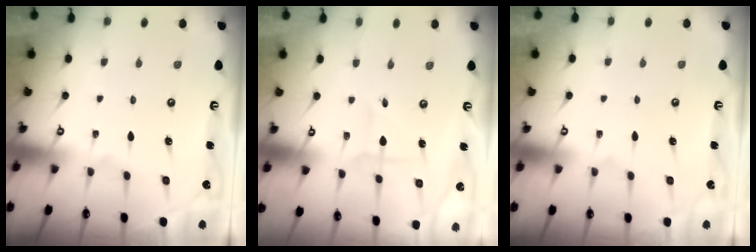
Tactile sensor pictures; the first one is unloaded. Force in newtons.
{"total": 2.0, "press": 2.0, "slide": 0.1}
{"total": 0.0}